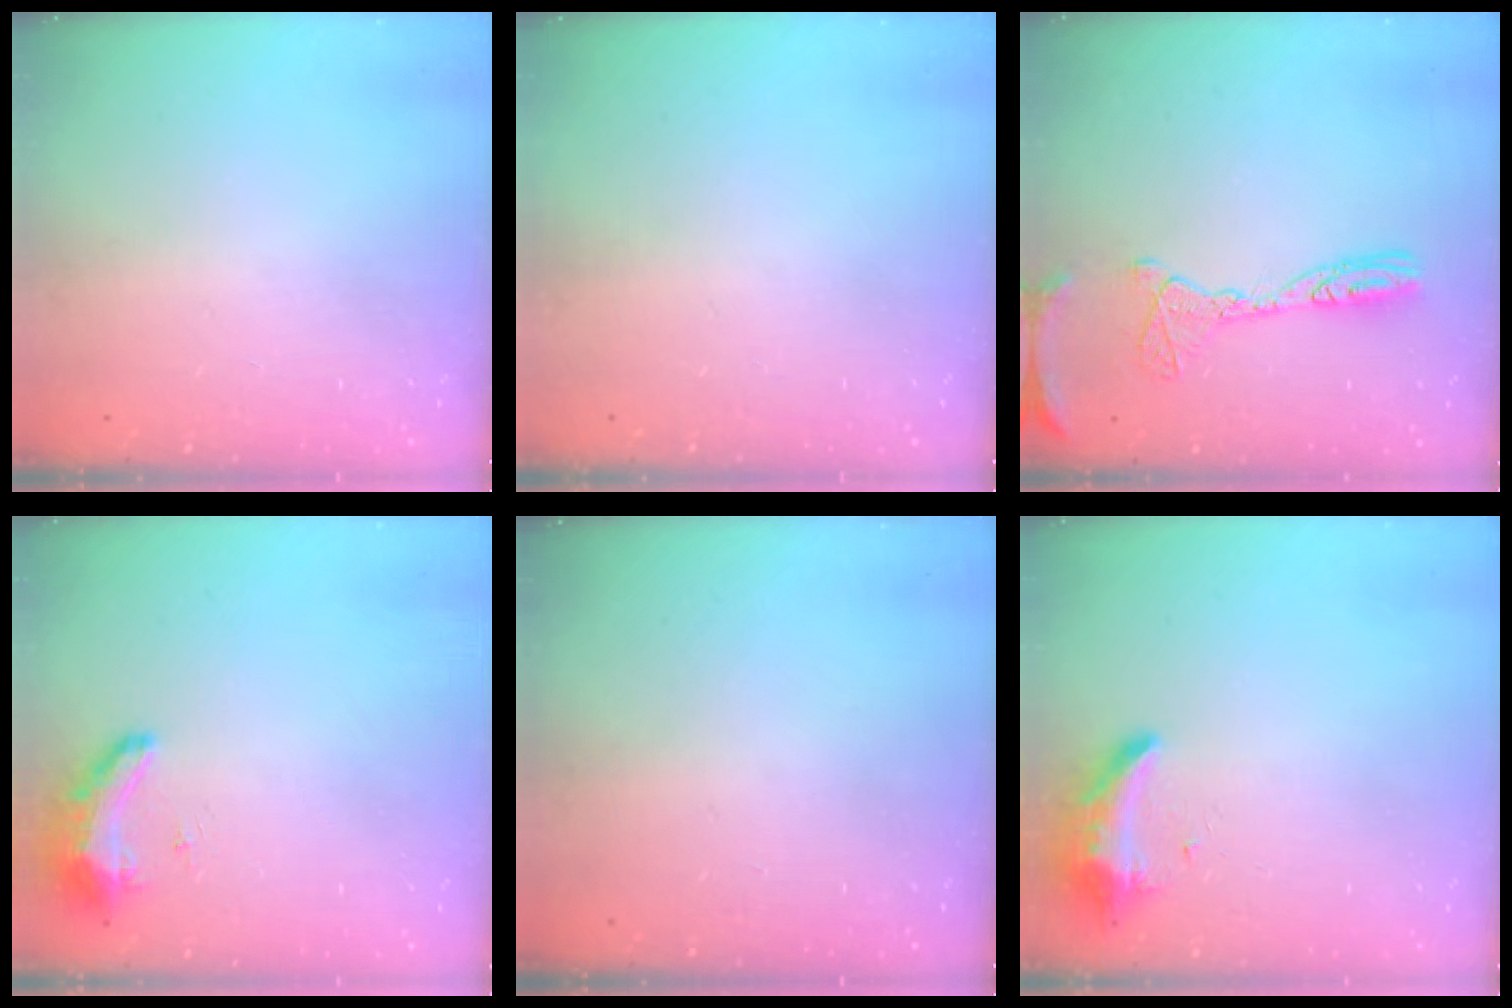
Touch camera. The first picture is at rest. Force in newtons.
{"total": 0.0}
{"total": 12.9, "press": 12.8, "slide": 1.2}
{"total": 9.2, "press": 8.9, "slide": 2.4}
{"total": 0.0}
{"total": 8.6, "press": 8.6, "slide": 1.1}